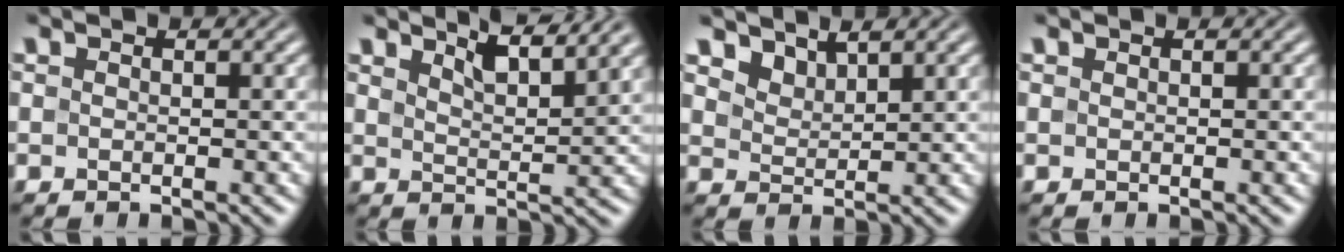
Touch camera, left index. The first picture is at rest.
{"total": 3.5, "force": [2.8, 0.5, 2.0], "torque": [-0.037, 0.002, 0.048]}
{"total": 2.2, "force": [1.9, 0.8, 0.7], "torque": [-0.024, -0.010, 0.046]}
{"total": 0.0}